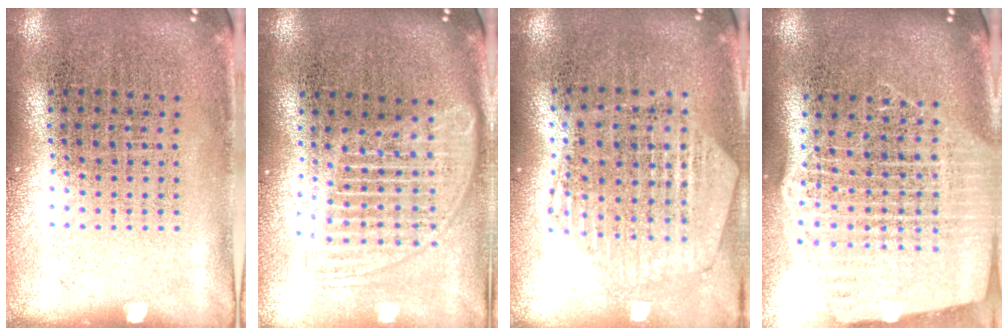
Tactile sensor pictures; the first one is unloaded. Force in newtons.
{"total": 1.8, "press": 1.5, "slide": 0.9}
{"total": 1.1, "press": 1.1, "slide": 0.1}
{"total": 2.6, "press": 2.2, "slide": 1.4}